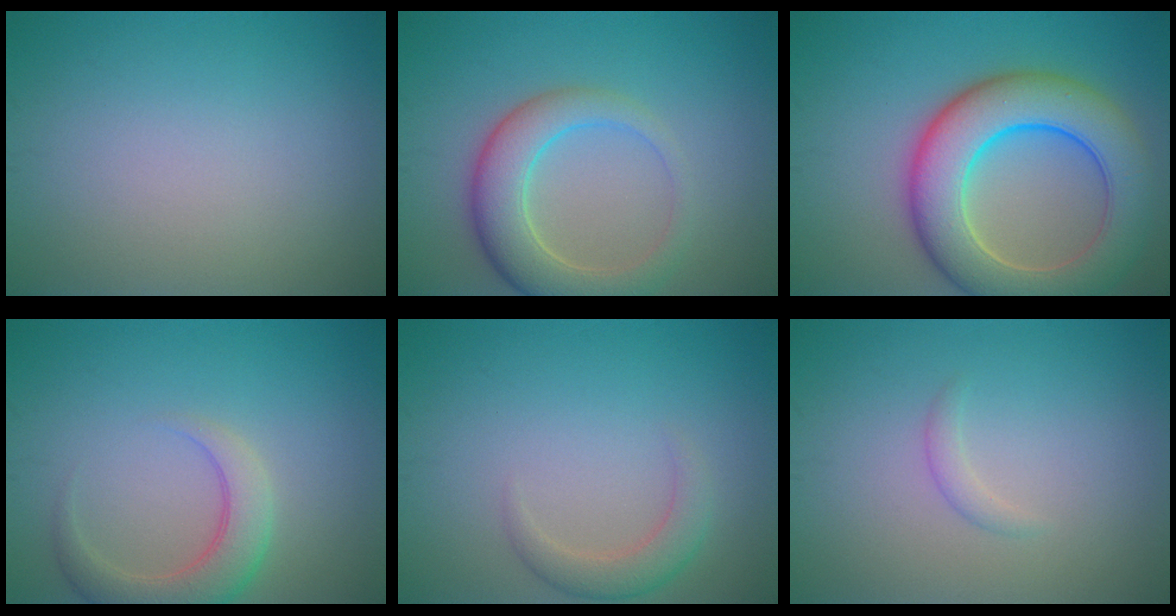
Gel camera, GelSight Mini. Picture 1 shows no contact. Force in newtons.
{"total": 5.5, "press": 5.5, "slide": 0.5}
{"total": 10.3, "press": 10.3, "slide": 0.6}
{"total": 4.1, "press": 4.1, "slide": 0.5}
{"total": 2.4, "press": 2.4, "slide": 0.2}
{"total": 1.0, "press": 1.0, "slide": 0.0}